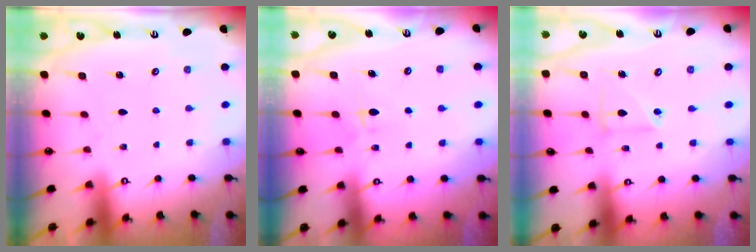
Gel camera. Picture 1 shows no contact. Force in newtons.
{"total": 6.0, "press": 5.9, "slide": 1.2}
{"total": 7.3, "press": 7.2, "slide": 1.3}